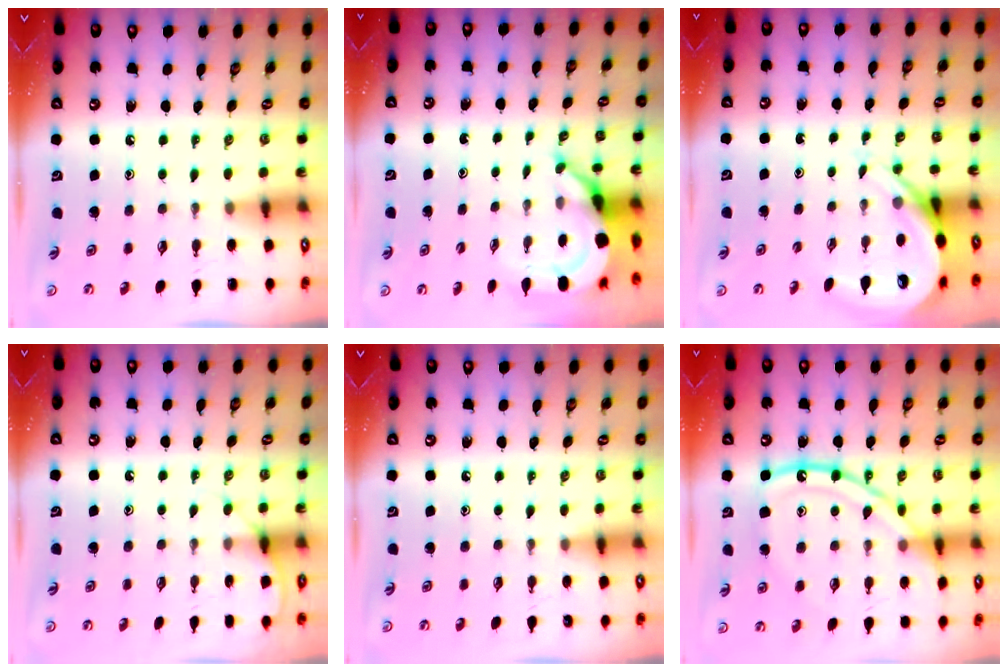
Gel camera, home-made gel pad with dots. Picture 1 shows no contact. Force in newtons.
{"total": 5.9, "press": 5.9, "slide": 0.7}
{"total": 6.3, "press": 6.3, "slide": 0.6}
{"total": 6.6, "press": 6.6, "slide": 0.8}
{"total": 3.9, "press": 3.9, "slide": 0.5}
{"total": 15.4, "press": 15.4, "slide": 1.1}